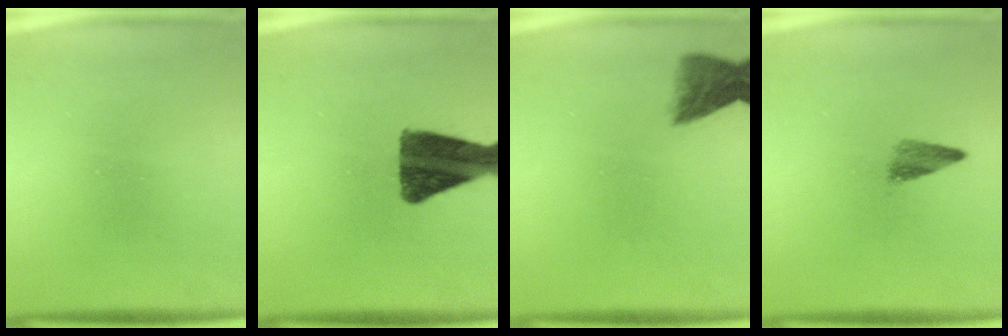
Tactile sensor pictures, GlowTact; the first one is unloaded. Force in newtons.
{"total": 12.3}
{"total": 5.0}
{"total": 2.4}